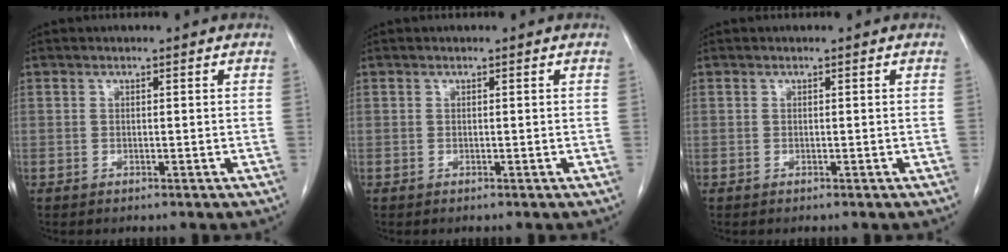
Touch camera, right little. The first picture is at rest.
{"total": 0.0}
{"total": 0.0}